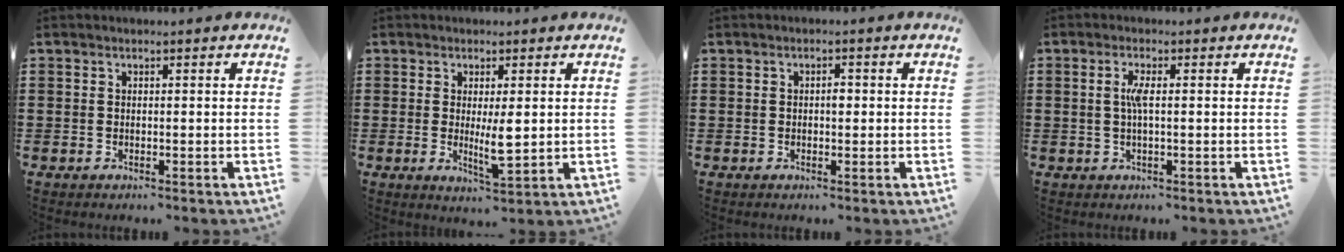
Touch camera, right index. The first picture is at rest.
{"total": 5.7, "force": [-0.1, 1.2, 5.5], "torque": [-0.105, -0.015, -0.007]}
{"total": 1.4, "force": [0.0, 0.7, 1.2], "torque": [-0.023, 0.003, -0.002]}
{"total": 2.7, "force": [0.1, 0.4, 2.6], "torque": [-0.059, -0.005, -0.002]}